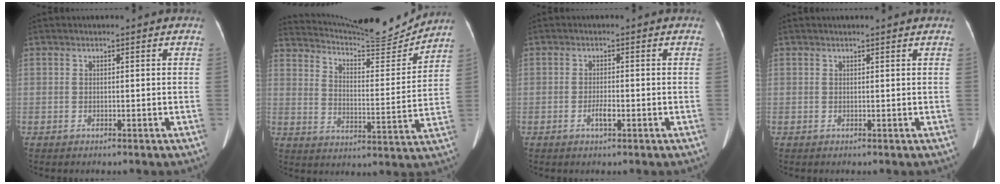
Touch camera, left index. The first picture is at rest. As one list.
[{"total": 16.5, "force": [16.0, 0.6, 4.0], "torque": [-0.080, -0.036, 0.231]}, {"total": 2.0, "force": [-1.0, 0.4, 1.7], "torque": [-0.032, -0.001, -0.017]}, {"total": 1.8, "force": [1.6, -0.1, 0.7], "torque": [-0.011, 0.011, 0.018]}]